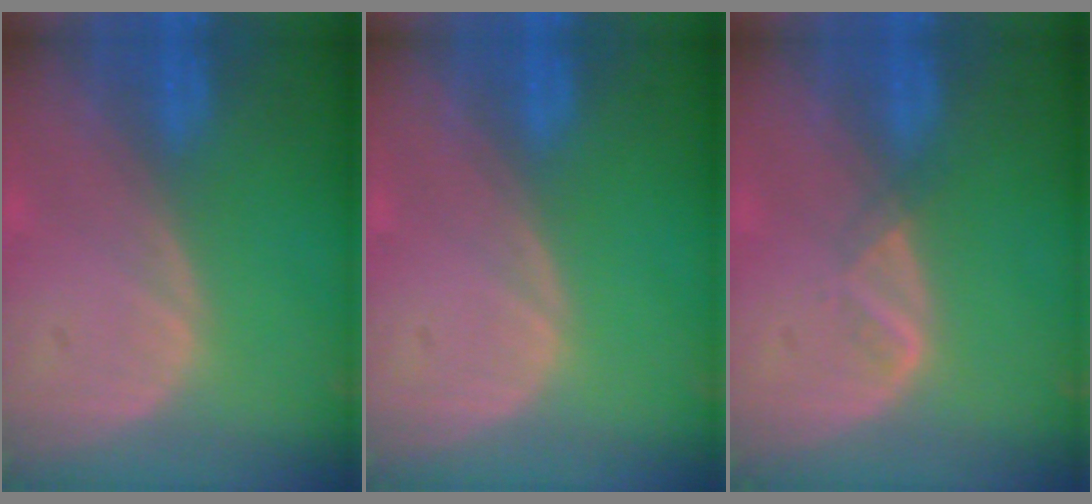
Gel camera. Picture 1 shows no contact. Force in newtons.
{"total": 0.0}
{"total": 1.6, "press": 1.5, "slide": 0.7}